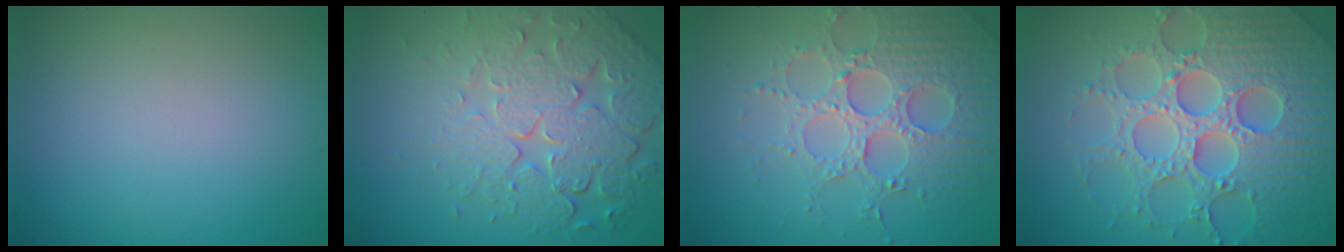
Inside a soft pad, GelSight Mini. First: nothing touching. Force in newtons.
{"total": 7.8, "press": 5.7, "slide": 5.4}
{"total": 4.9, "press": 4.4, "slide": 2.1}
{"total": 7.9, "press": 7.7, "slide": 1.8}